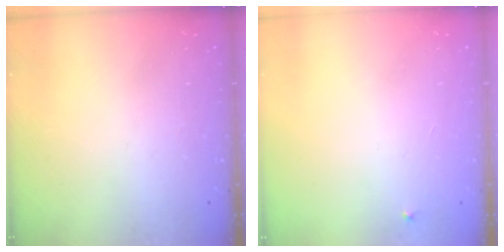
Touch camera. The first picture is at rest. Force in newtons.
{"total": 2.1, "press": 2.1, "slide": 0.1}